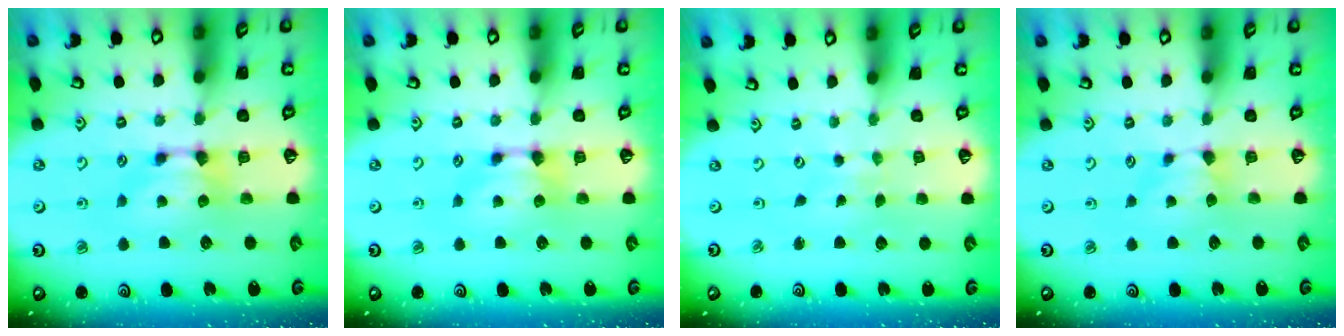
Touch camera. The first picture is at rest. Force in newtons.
{"total": 0.0}
{"total": 4.7, "press": 4.7, "slide": 0.2}
{"total": 1.6, "press": 1.4, "slide": 0.7}